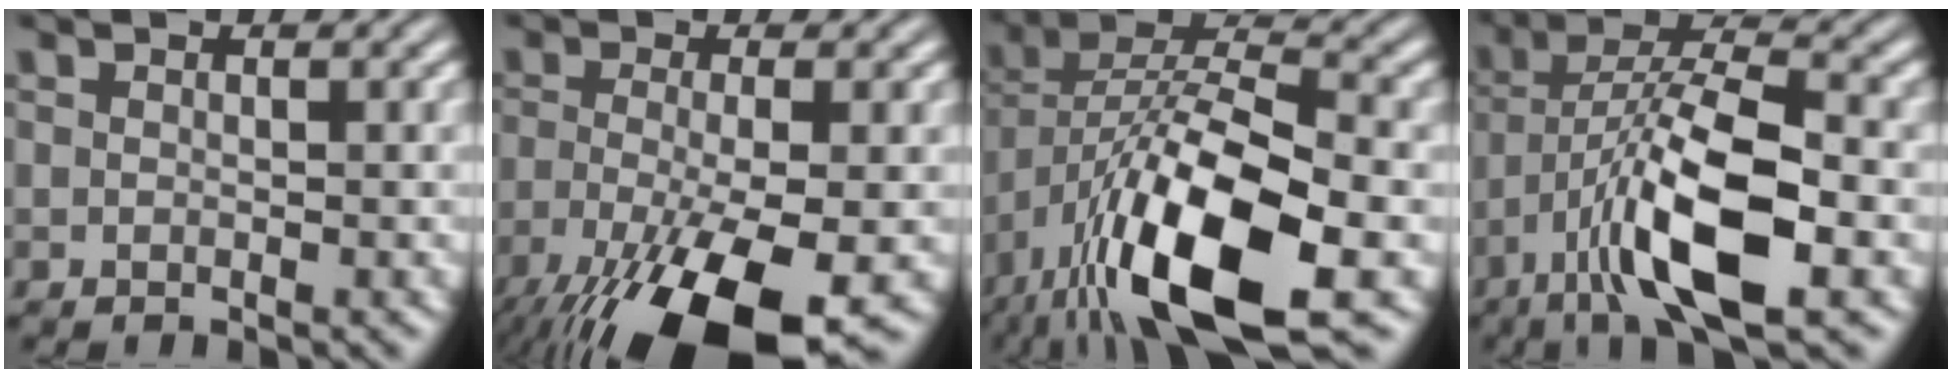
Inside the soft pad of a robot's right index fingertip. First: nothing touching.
{"total": 9.3, "force": [-4.7, 3.1, 7.4], "torque": [-0.137, -0.043, -0.049]}
{"total": 11.6, "force": [-3.0, 5.8, 9.6], "torque": [-0.189, -0.047, -0.024]}
{"total": 8.9, "force": [-1.3, 3.5, 8.1], "torque": [-0.146, -0.023, -0.011]}